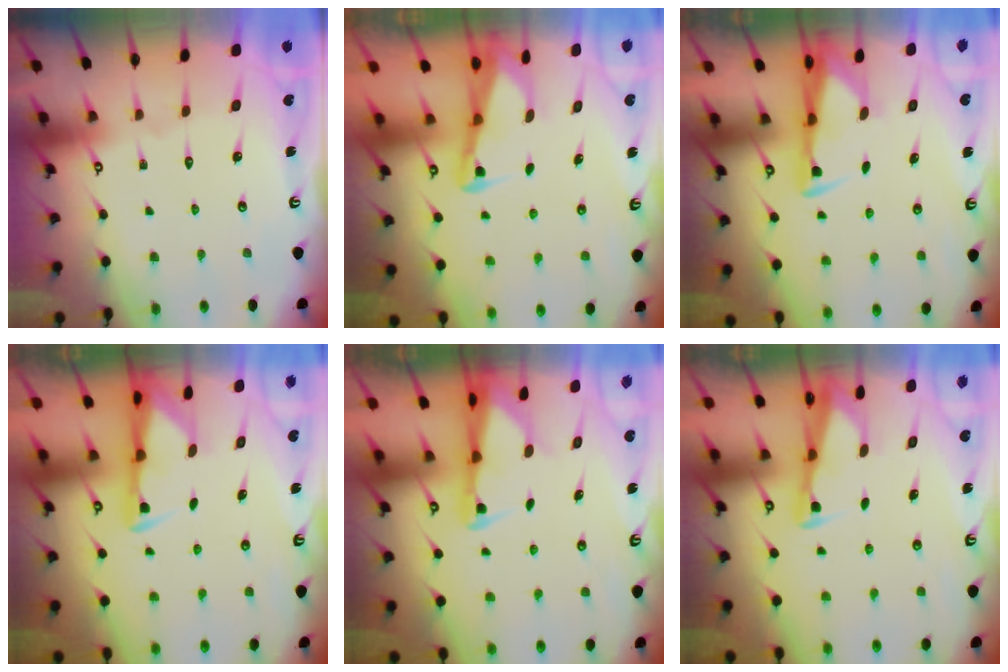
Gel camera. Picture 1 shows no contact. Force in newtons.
{"total": 3.0, "press": 3.0, "slide": 0.3}
{"total": 2.9, "press": 2.8, "slide": 0.9}
{"total": 3.1, "press": 3.1, "slide": 0.6}
{"total": 2.4, "press": 2.3, "slide": 0.5}
{"total": 3.0, "press": 2.9, "slide": 0.3}